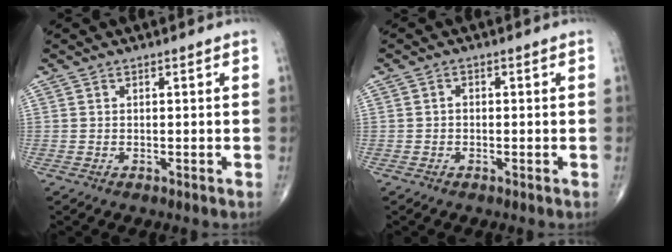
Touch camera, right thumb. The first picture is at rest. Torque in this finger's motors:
{"motor_torque": [-0.35, 0.13, 0.17, 0.04, 0.00]}